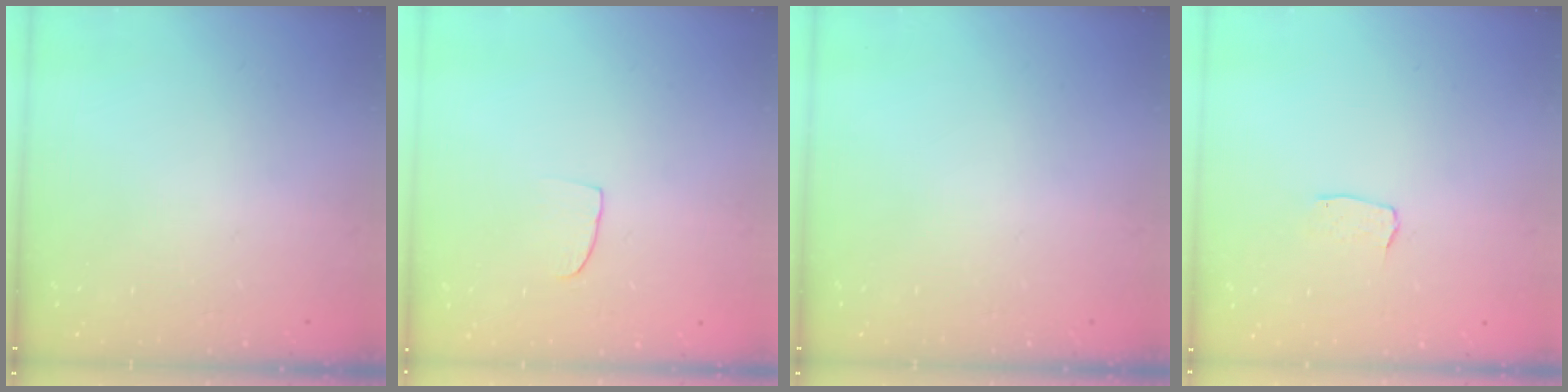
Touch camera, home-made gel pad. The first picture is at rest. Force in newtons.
{"total": 5.5, "press": 5.4, "slide": 0.5}
{"total": 0.0}
{"total": 3.0, "press": 3.0, "slide": 0.2}